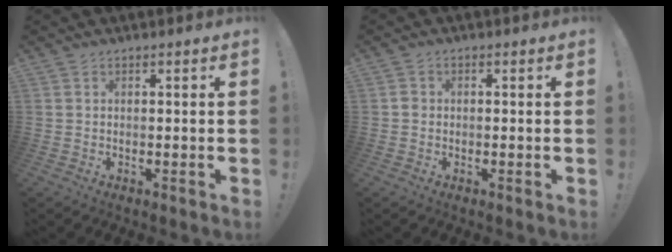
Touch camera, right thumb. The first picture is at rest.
{"total": 1.4, "force": [-0.5, 1.1, 0.7], "torque": [-0.019, 0.009, -0.008]}